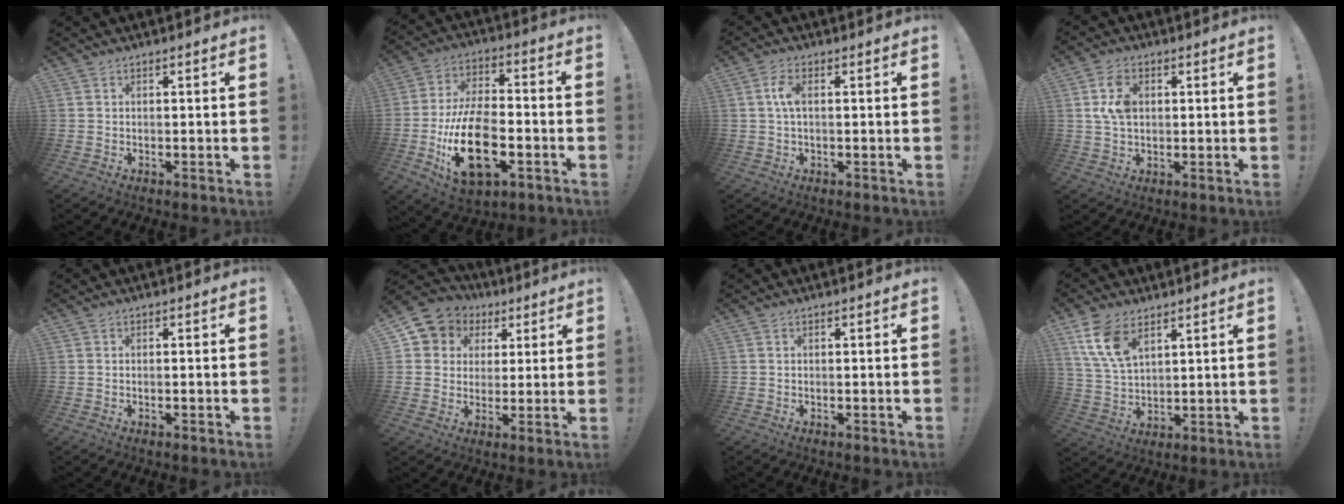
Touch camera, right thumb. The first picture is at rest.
{"total": 21.7, "force": [-6.5, 12.1, 16.8], "torque": [-0.314, 0.031, -0.099]}
{"total": 4.6, "force": [0.4, 1.9, 4.1], "torque": [-0.087, 0.009, 0.006]}
{"total": 8.2, "force": [1.8, 5.4, 5.9], "torque": [-0.119, 0.003, 0.030]}
{"total": 0.6, "force": [-0.5, -0.1, 0.3], "torque": [-0.005, 0.000, -0.010]}
{"total": 7.7, "force": [2.5, 7.2, 1.6], "torque": [-0.024, -0.012, 0.054]}
{"total": 0.0}
{"total": 11.0, "force": [6.4, 6.1, 6.6], "torque": [-0.133, -0.019, 0.124]}